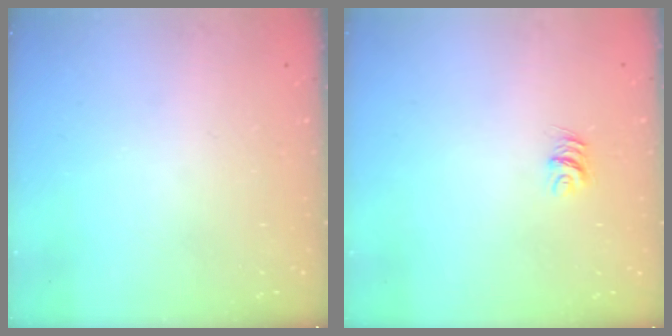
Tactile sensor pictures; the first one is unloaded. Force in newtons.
{"total": 5.1, "press": 5.1, "slide": 0.3}